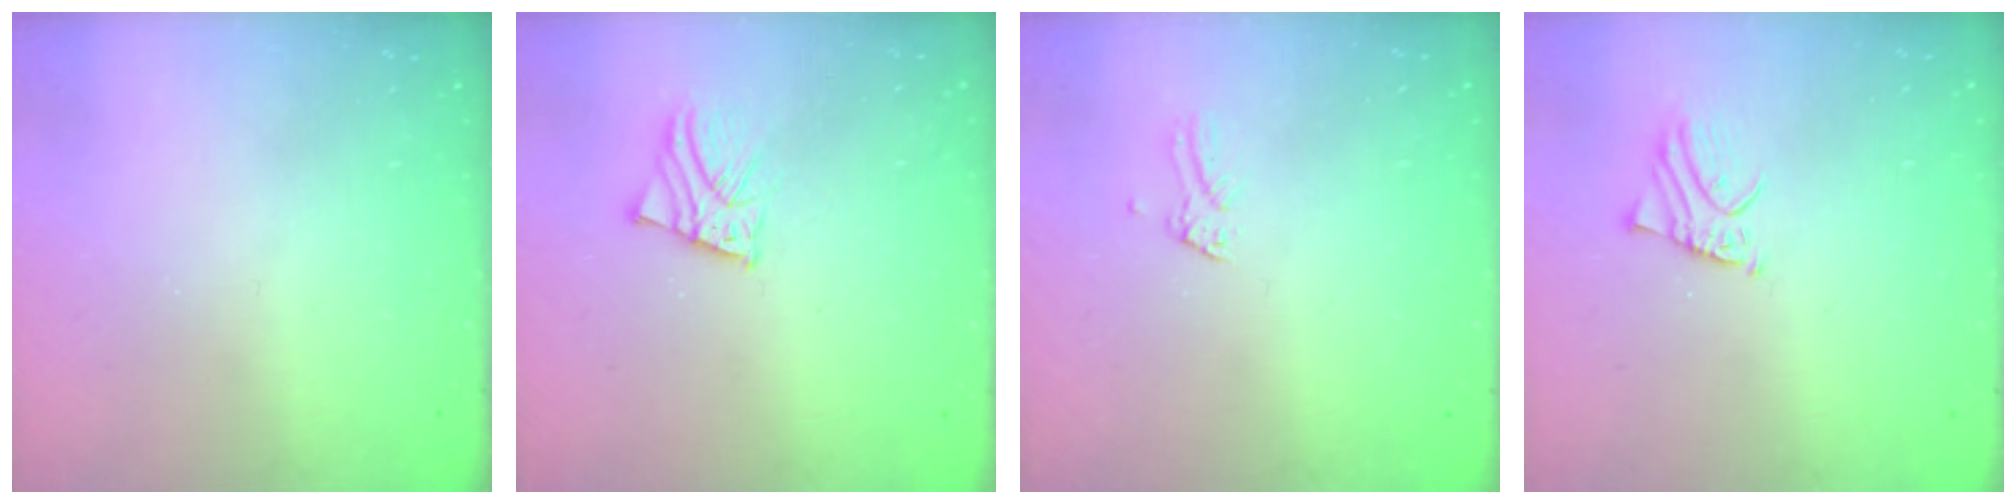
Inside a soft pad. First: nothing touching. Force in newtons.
{"total": 2.3, "press": 2.3, "slide": 0.3}
{"total": 0.0}
{"total": 2.0, "press": 2.0, "slide": 0.2}